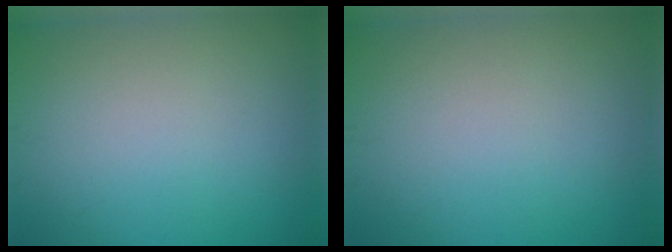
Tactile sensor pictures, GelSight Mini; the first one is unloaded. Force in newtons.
{"total": 0.0}